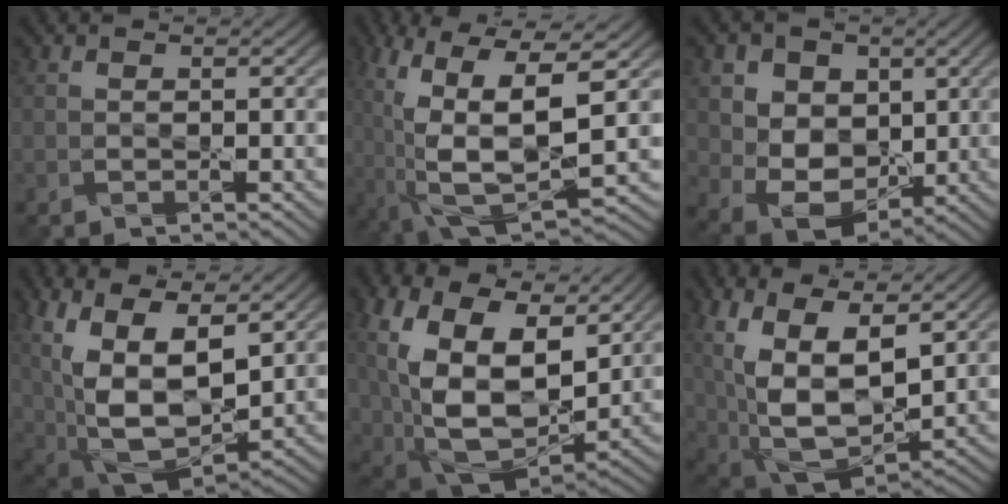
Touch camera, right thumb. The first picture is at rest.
{"total": 15.2, "force": [0.3, 6.4, 13.8], "torque": [-0.288, -0.019, 0.019]}
{"total": 10.0, "force": [2.3, 8.2, 5.3], "torque": [-0.131, -0.004, 0.035]}
{"total": 17.0, "force": [4.8, 9.7, 13.1], "torque": [-0.276, -0.003, 0.096]}
{"total": 18.5, "force": [4.9, 11.8, 13.3], "torque": [-0.280, -0.005, 0.105]}
{"total": 15.4, "force": [4.1, 8.8, 12.0], "torque": [-0.263, -0.010, 0.089]}